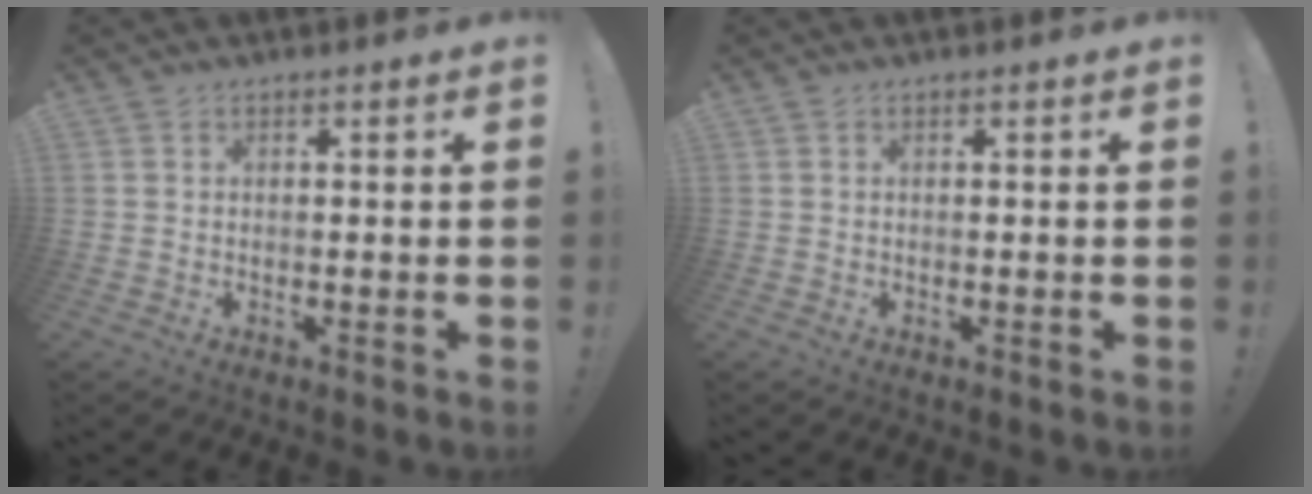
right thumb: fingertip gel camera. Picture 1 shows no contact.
{"total": 0.0}